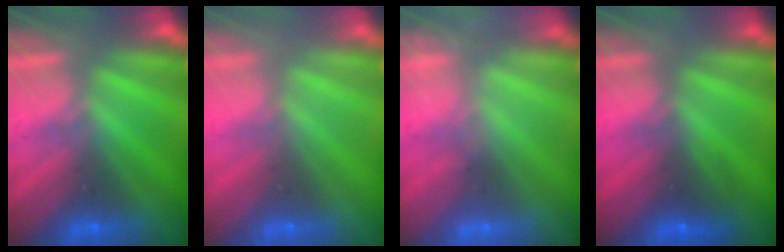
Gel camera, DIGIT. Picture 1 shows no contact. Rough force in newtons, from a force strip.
{"total": 3.2}
{"total": 2.5}
{"total": 2.5}